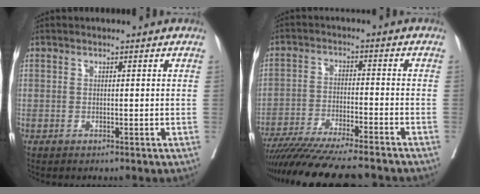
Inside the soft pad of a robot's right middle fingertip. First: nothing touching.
{"total": 18.2, "force": [-16.1, 1.1, 8.4], "torque": [-0.141, -0.035, -0.246]}